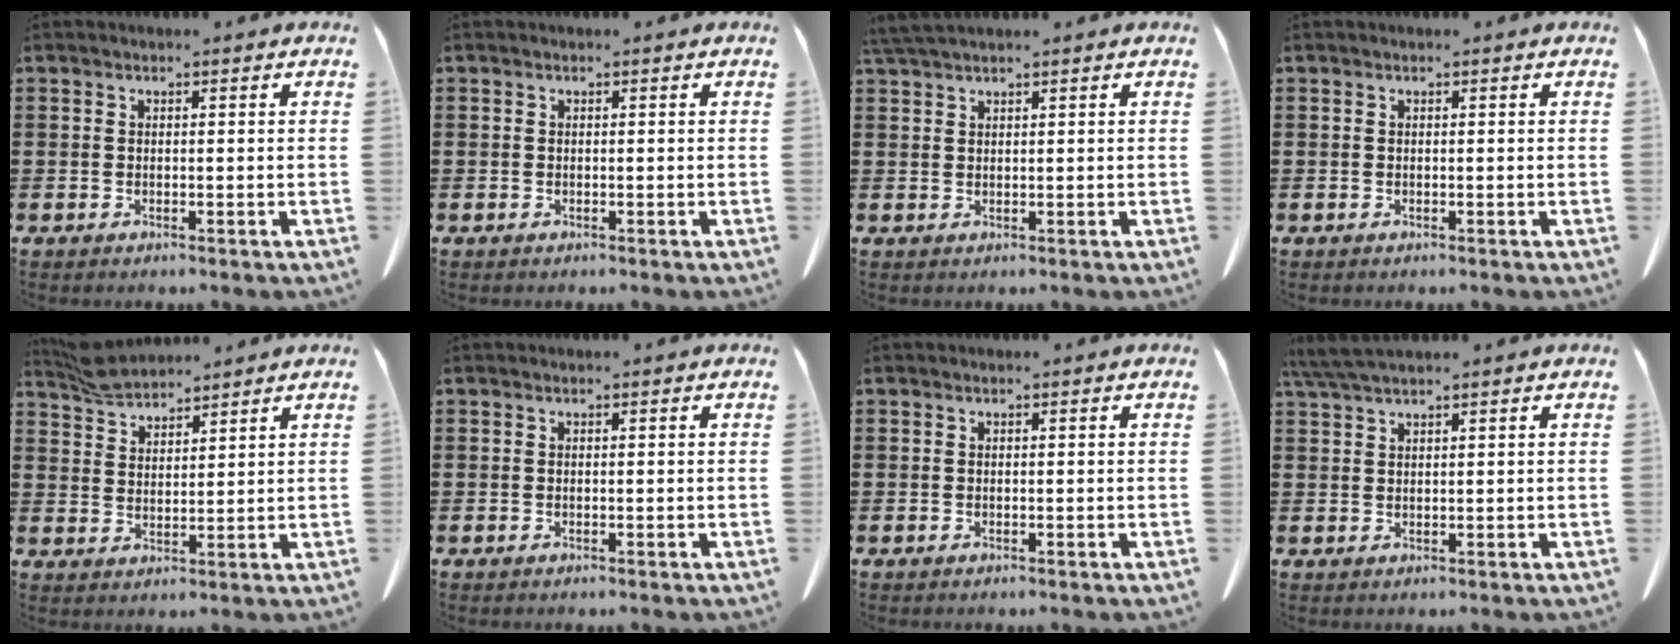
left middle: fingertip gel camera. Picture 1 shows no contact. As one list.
[{"total": 0.0}, {"total": 2.1, "force": [1.8, 0.1, 1.1], "torque": [-0.026, 0.001, 0.035]}, {"total": 0.0}, {"total": 4.8, "force": [4.5, 1.4, 1.0], "torque": [-0.037, -0.009, 0.088]}, {"total": 0.0}, {"total": 0.0}, {"total": 3.4, "force": [2.7, 0.1, 2.0], "torque": [-0.045, 0.000, 0.052]}]